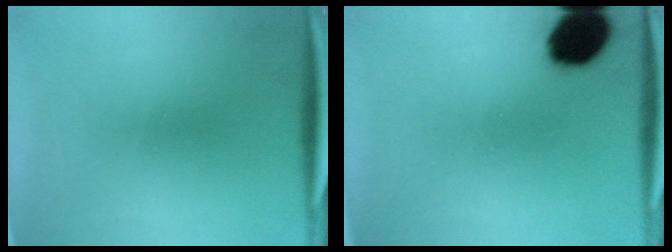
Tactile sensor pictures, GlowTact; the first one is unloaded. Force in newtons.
{"total": 12.7}